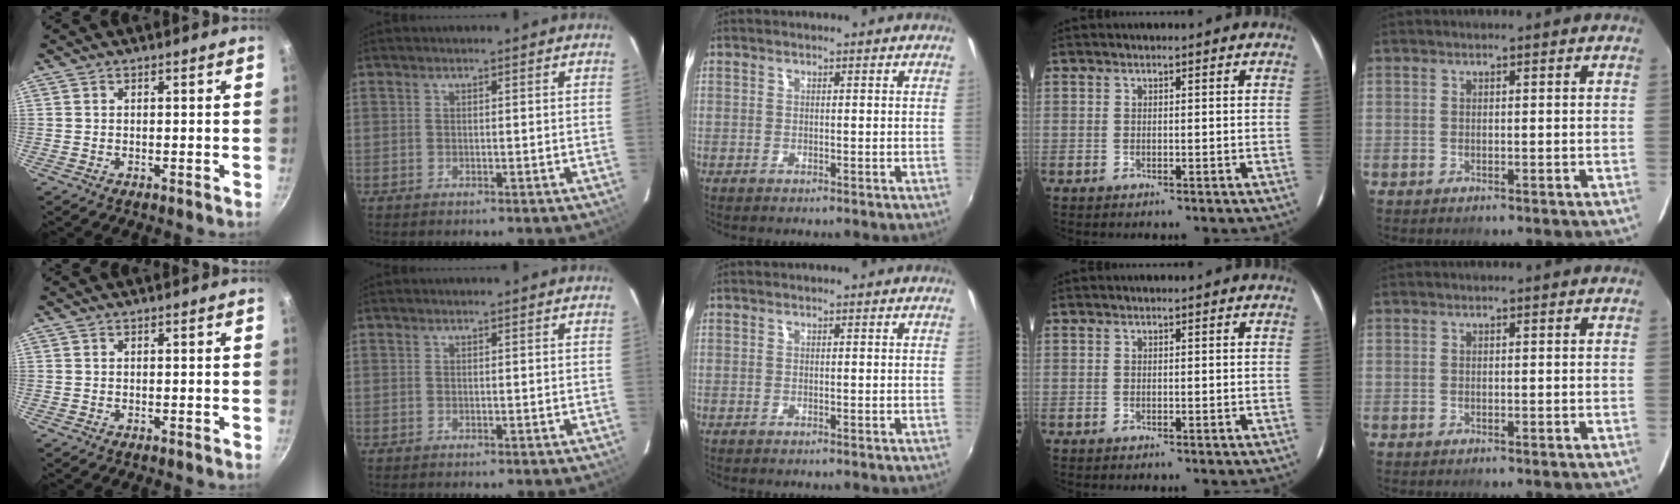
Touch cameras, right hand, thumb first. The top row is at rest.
{}